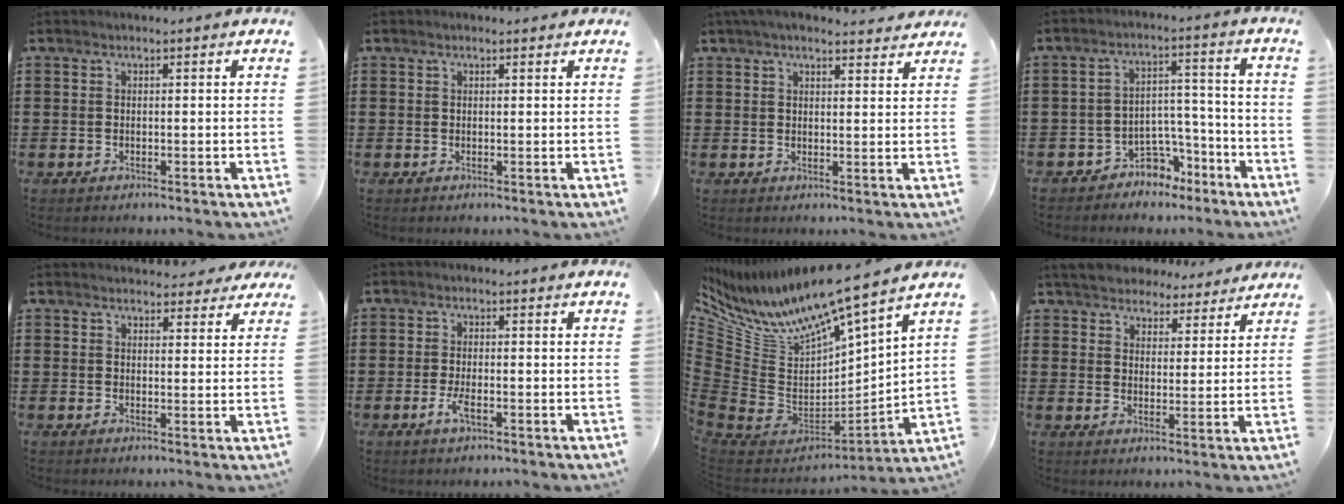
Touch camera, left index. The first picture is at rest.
{"total": 0.6, "force": [0.4, 0.3, 0.2], "torque": [-0.006, 0.002, 0.008]}
{"total": 3.7, "force": [3.3, 0.7, 1.5], "torque": [-0.037, -0.003, 0.060]}
{"total": 5.6, "force": [-4.5, 3.1, 1.3], "torque": [-0.029, 0.022, -0.086]}
{"total": 3.5, "force": [3.2, 1.2, 0.7], "torque": [-0.006, -0.010, 0.056]}
{"total": 2.9, "force": [-1.1, 0.8, 2.5], "torque": [-0.063, -0.006, -0.026]}
{"total": 9.7, "force": [8.3, 1.9, 4.5], "torque": [-0.140, -0.075, 0.136]}
{"total": 4.8, "force": [4.6, 1.4, 0.2], "torque": [-0.030, -0.016, 0.081]}